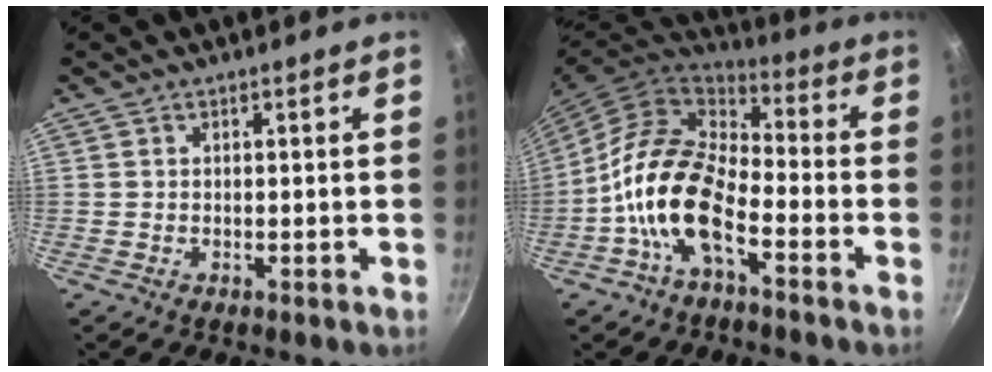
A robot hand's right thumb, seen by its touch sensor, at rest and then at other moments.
{"total": 15.8, "force": [-5.7, 8.3, 12.1], "torque": [-0.218, 0.049, -0.130]}